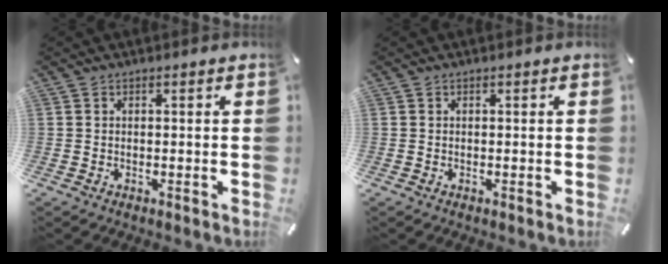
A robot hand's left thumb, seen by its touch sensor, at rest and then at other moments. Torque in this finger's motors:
{"motor_torque": [-0.05, -0.02, 0.02, -0.02, 0.00]}